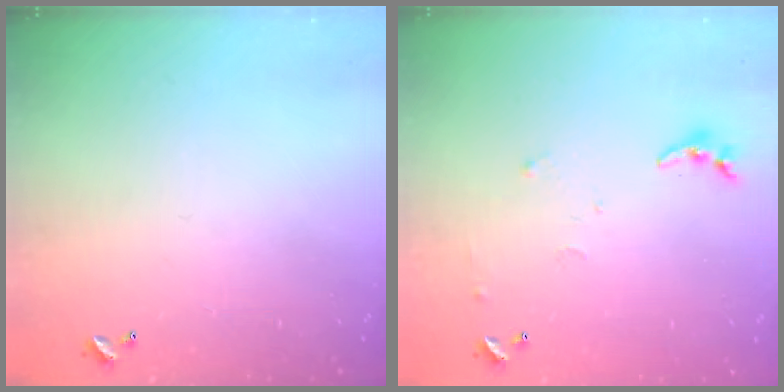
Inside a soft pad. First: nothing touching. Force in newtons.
{"total": 7.5, "press": 7.5, "slide": 0.6}